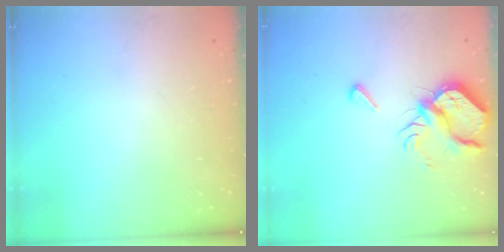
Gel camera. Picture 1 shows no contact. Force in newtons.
{"total": 7.7, "press": 7.6, "slide": 0.3}